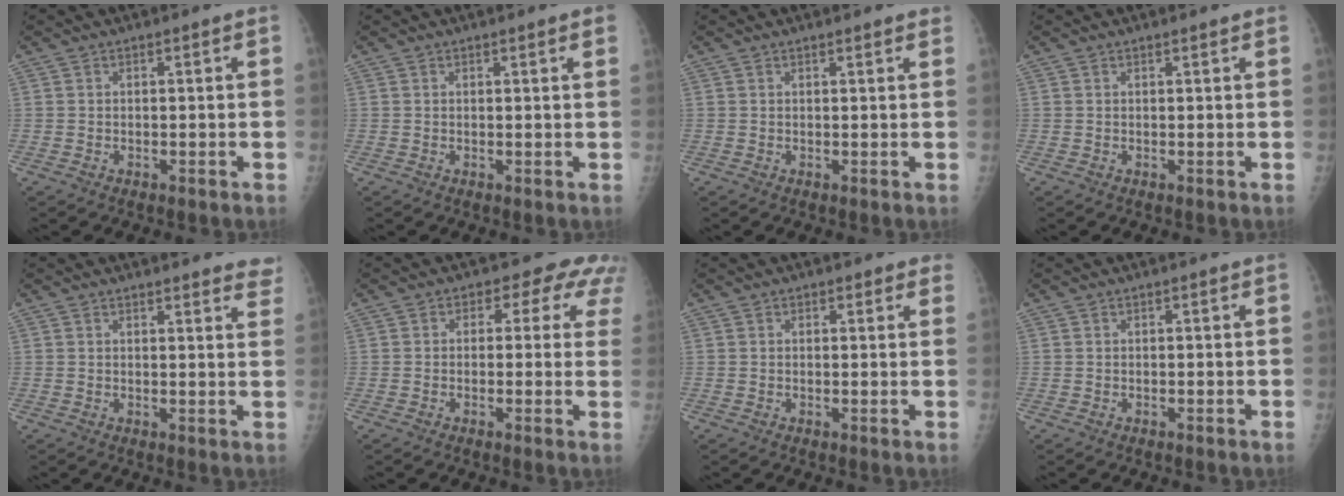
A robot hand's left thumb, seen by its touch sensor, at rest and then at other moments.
{"total": 1.8, "force": [1.2, 0.2, 1.3], "torque": [-0.014, 0.000, 0.012]}
{"total": 1.6, "force": [1.5, 0.3, 0.6], "torque": [-0.001, 0.000, 0.017]}
{"total": 0.7, "force": [0.7, 0.0, 0.2], "torque": [-0.003, 0.000, 0.011]}
{"total": 7.3, "force": [6.8, 1.8, 2.0], "torque": [0.012, -0.028, 0.057]}
{"total": 7.1, "force": [3.3, 5.0, 3.8], "torque": [0.003, -0.003, 0.017]}
{"total": 2.1, "force": [1.4, 1.3, 0.8], "torque": [0.016, -0.004, 0.010]}
{"total": 0.0}